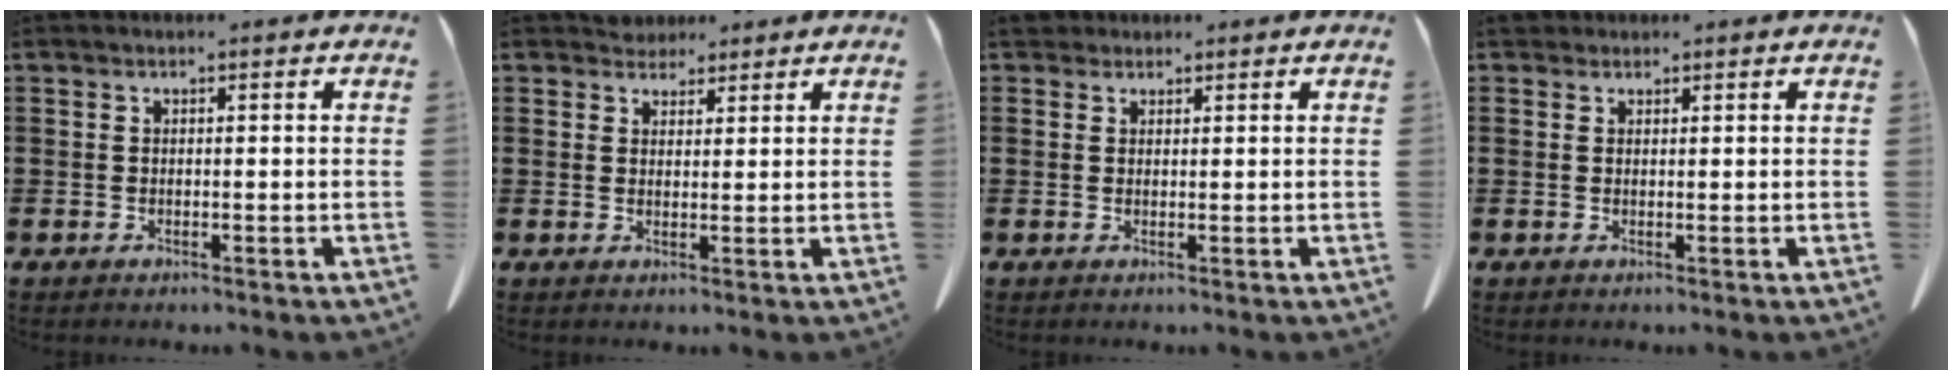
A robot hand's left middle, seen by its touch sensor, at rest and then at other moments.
{"total": 2.8, "force": [2.6, 1.1, 0.1], "torque": [-0.002, -0.003, 0.050]}
{"total": 2.3, "force": [1.9, 1.1, 0.7], "torque": [-0.021, 0.007, 0.037]}
{"total": 1.3, "force": [1.1, 0.6, 0.3], "torque": [-0.011, 0.004, 0.022]}